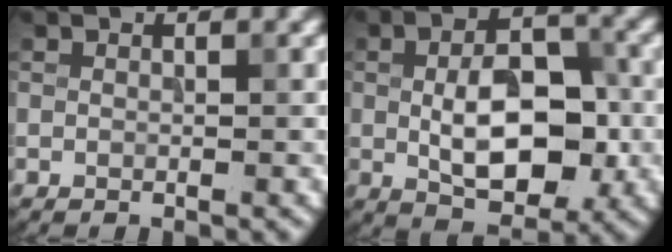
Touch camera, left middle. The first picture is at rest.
{"total": 7.9, "force": [-0.5, 4.2, 6.6], "torque": [-0.113, -0.001, -0.008]}